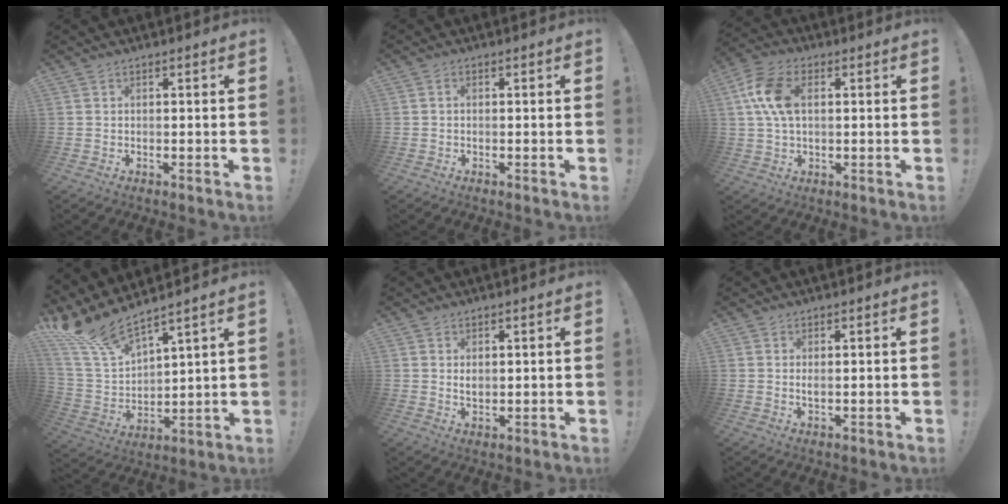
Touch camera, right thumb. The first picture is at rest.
{"total": 0.6, "force": [-0.2, 0.4, 0.3], "torque": [-0.014, 0.004, -0.003]}
{"total": 11.4, "force": [2.5, 7.0, 8.6], "torque": [-0.171, 0.009, 0.050]}
{"total": 12.7, "force": [11.1, 2.8, 5.5], "torque": [-0.136, -0.087, 0.205]}
{"total": 2.0, "force": [0.9, 1.2, 1.3], "torque": [-0.021, -0.001, 0.014]}
{"total": 1.3, "force": [0.4, 0.4, 1.2], "torque": [-0.018, -0.002, 0.005]}